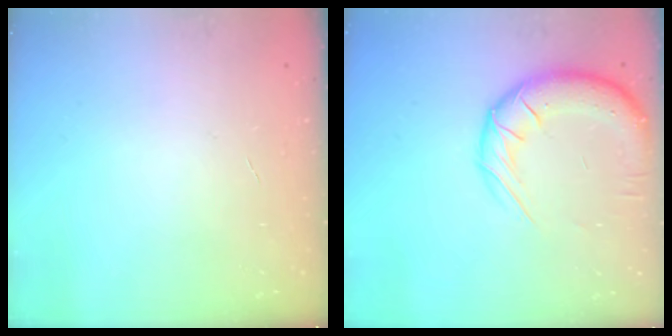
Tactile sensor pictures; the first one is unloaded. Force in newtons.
{"total": 15.0, "press": 14.5, "slide": 3.9}